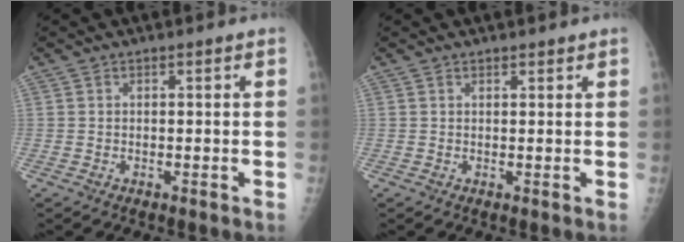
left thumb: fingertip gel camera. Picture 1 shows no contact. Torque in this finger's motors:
{"motor_torque": [-0.40, 0.09, -0.17, -0.06, -0.02]}